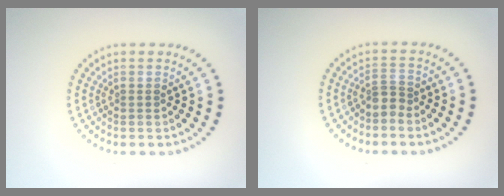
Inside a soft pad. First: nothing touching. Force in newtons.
{"total": 1.3, "press": 0.8, "slide": 1.0}